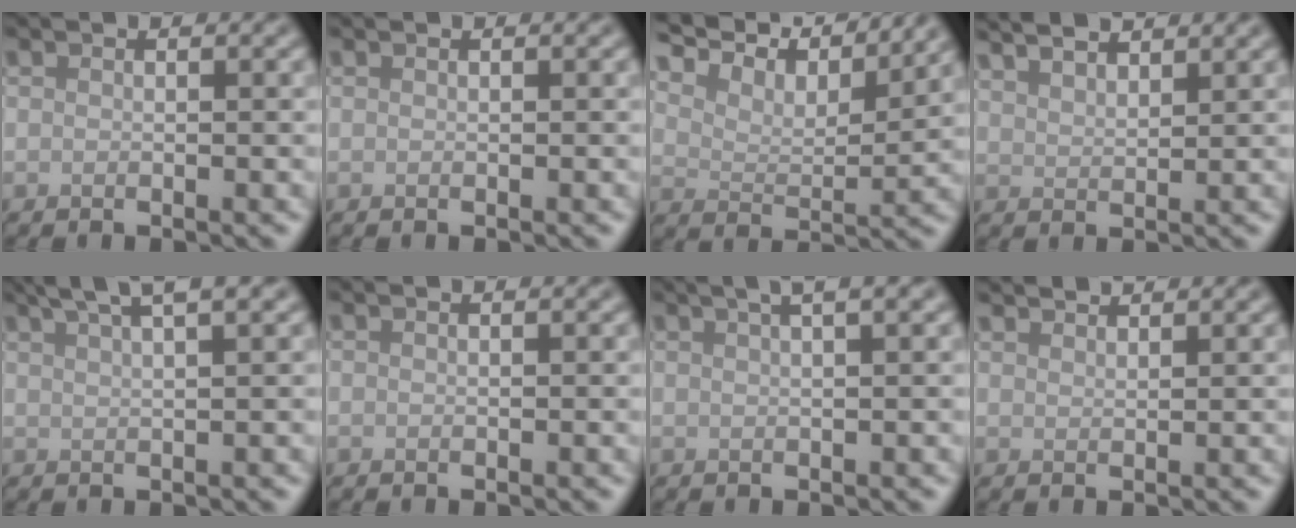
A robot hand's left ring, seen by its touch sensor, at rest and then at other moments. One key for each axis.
{"total": 0.0}
{"total": 9.1, "fx": 8.1, "fy": 1.9, "fz": 3.8, "tx": -0.089, "ty": 0.010, "tz": 0.104}
{"total": 4.2, "fx": 3.6, "fy": 1.1, "fz": 1.8, "tx": -0.020, "ty": 0.017, "tz": 0.043}
{"total": 4.8, "fx": 3.4, "fy": 1.0, "fz": 3.3, "tx": -0.040, "ty": 0.021, "tz": 0.038}
{"total": 0.0}
{"total": 5.1, "fx": 3.1, "fy": 1.8, "fz": 3.6, "tx": -0.023, "ty": 0.029, "tz": 0.015}
{"total": 1.9, "fx": 1.9, "fy": 0.1, "fz": 0.3, "tx": -0.003, "ty": 0.002, "tz": 0.028}